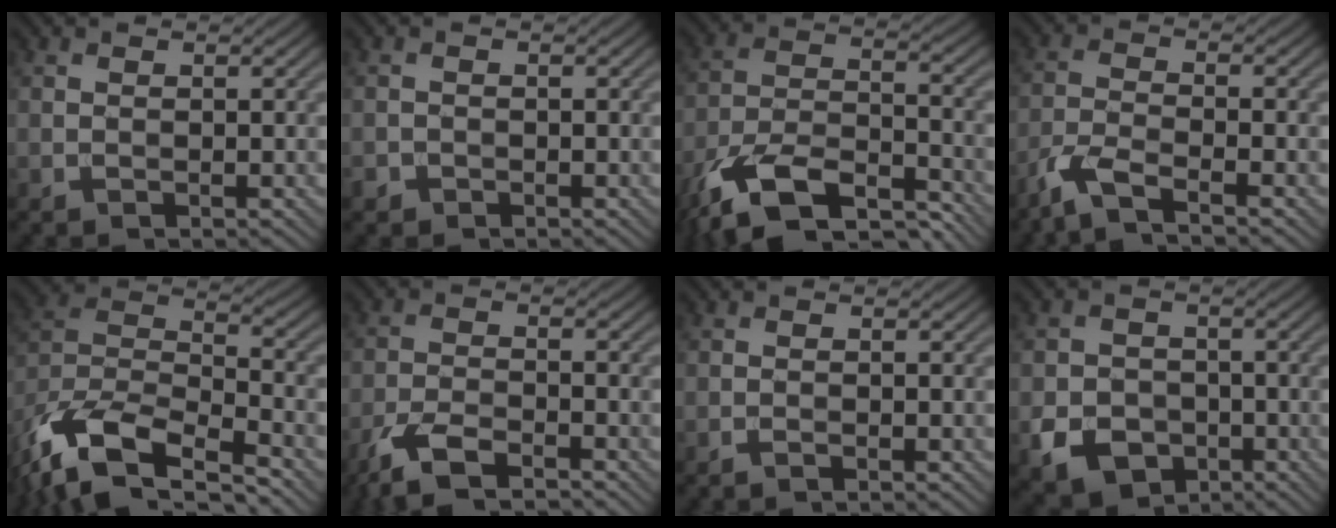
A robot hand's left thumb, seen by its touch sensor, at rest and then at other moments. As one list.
[{"total": 1.3, "force": [-0.9, 0.9, 0.1], "torque": [-0.002, -0.004, -0.020]}, {"total": 13.2, "force": [-9.9, 4.8, 7.3], "torque": [-0.152, -0.012, -0.185]}, {"total": 4.8, "force": [-3.7, 0.9, 3.0], "torque": [-0.062, -0.006, -0.089]}, {"total": 15.3, "force": [-10.9, 5.9, 9.0], "torque": [-0.214, -0.018, -0.192]}, {"total": 6.2, "force": [-4.6, 1.8, 3.7], "torque": [-0.077, -0.005, -0.094]}, {"total": 0.6, "force": [-0.5, 0.0, 0.3], "torque": [-0.006, 0.000, -0.011]}, {"total": 6.3, "force": [-2.9, 5.0, 2.6], "torque": [-0.054, -0.016, -0.054]}]